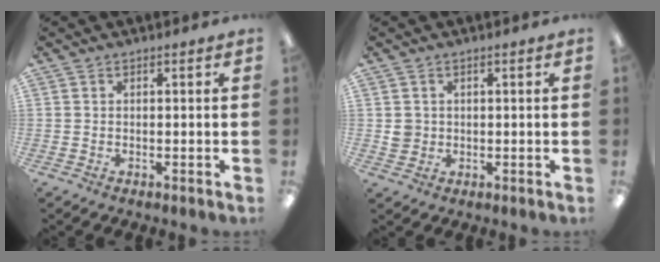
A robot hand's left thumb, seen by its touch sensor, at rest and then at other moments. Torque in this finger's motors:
{"motor_torque": [0.48, 0.42, 0.42, -0.27, -0.03]}